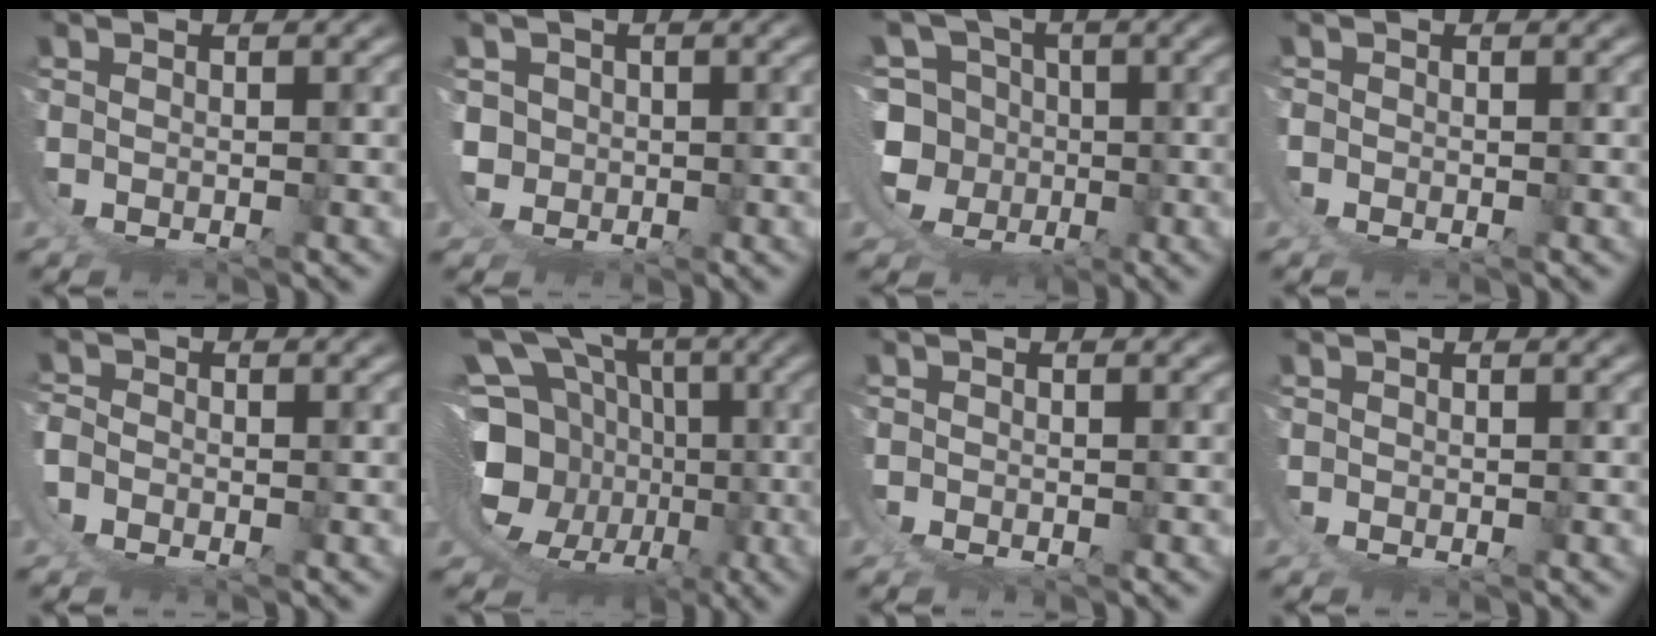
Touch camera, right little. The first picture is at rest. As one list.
[{"total": 5.1, "force": [1.0, 5.0, 0.5], "torque": [-0.038, -0.022, 0.012]}, {"total": 11.0, "force": [1.0, 10.1, 4.1], "torque": [-0.121, -0.048, 0.018]}, {"total": 1.1, "force": [-0.1, 1.1, 0.0], "torque": [-0.008, -0.003, -0.004]}, {"total": 3.4, "force": [0.0, 3.1, 1.4], "torque": [-0.050, -0.013, 0.000]}, {"total": 19.7, "force": [2.7, 16.3, 10.7], "torque": [-0.211, -0.034, 0.037]}, {"total": 0.0}, {"total": 0.0}]